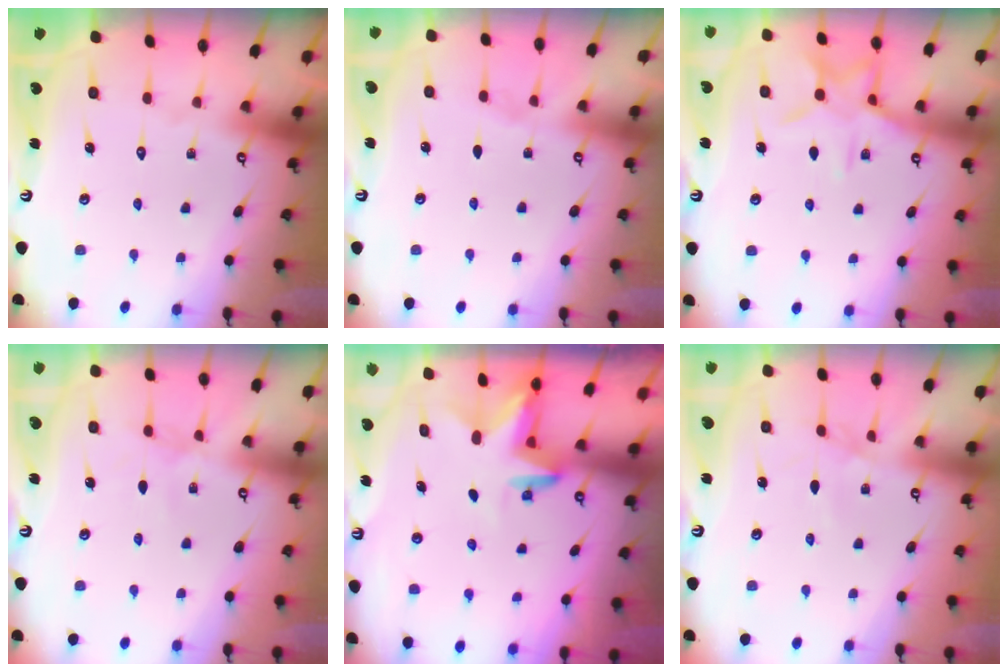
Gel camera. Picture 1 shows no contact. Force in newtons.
{"total": 2.1, "press": 2.1, "slide": 0.4}
{"total": 11.0, "press": 11.0, "slide": 0.7}
{"total": 3.0, "press": 2.9, "slide": 0.4}
{"total": 3.3, "press": 3.3, "slide": 0.2}
{"total": 2.0, "press": 1.9, "slide": 0.4}